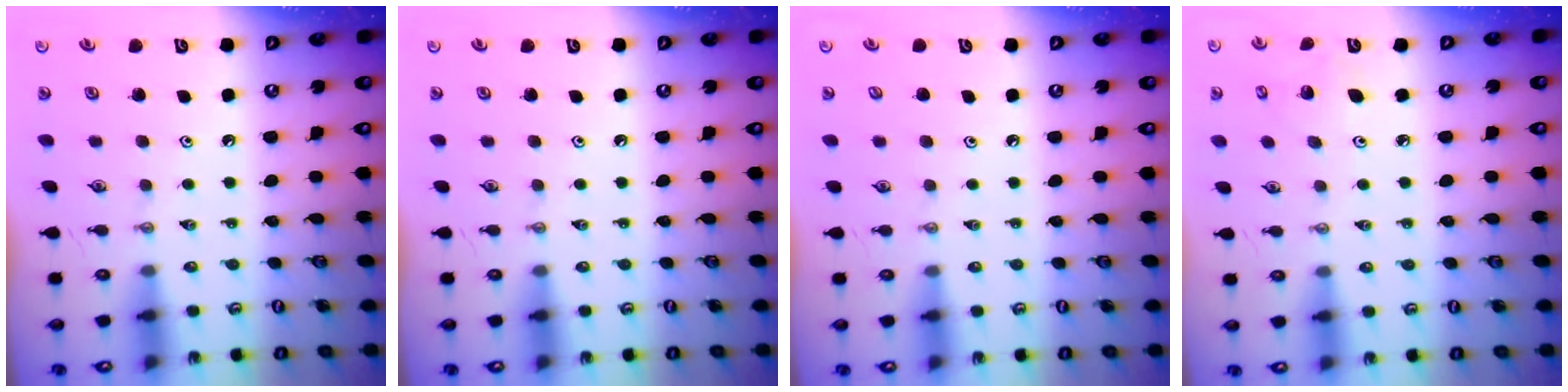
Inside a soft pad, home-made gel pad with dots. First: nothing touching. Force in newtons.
{"total": 0.0}
{"total": 1.1, "press": 0.0, "slide": 1.1}
{"total": 5.9, "press": 5.6, "slide": 1.6}